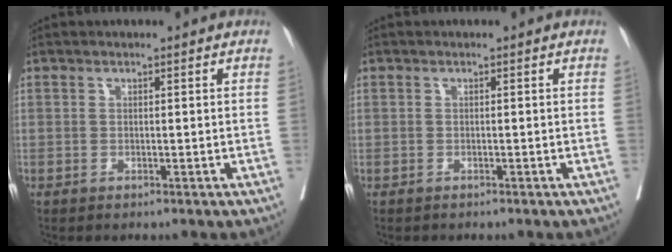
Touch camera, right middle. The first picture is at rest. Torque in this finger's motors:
{"motor_torque": [-0.51, 0.07, -0.12, -0.03]}